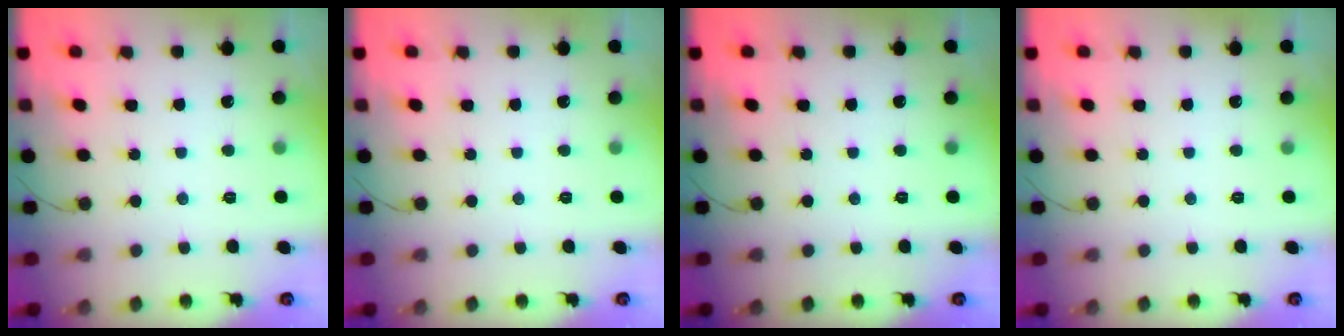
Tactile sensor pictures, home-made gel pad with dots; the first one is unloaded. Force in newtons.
{"total": 0.0}
{"total": 0.0}
{"total": 0.0}